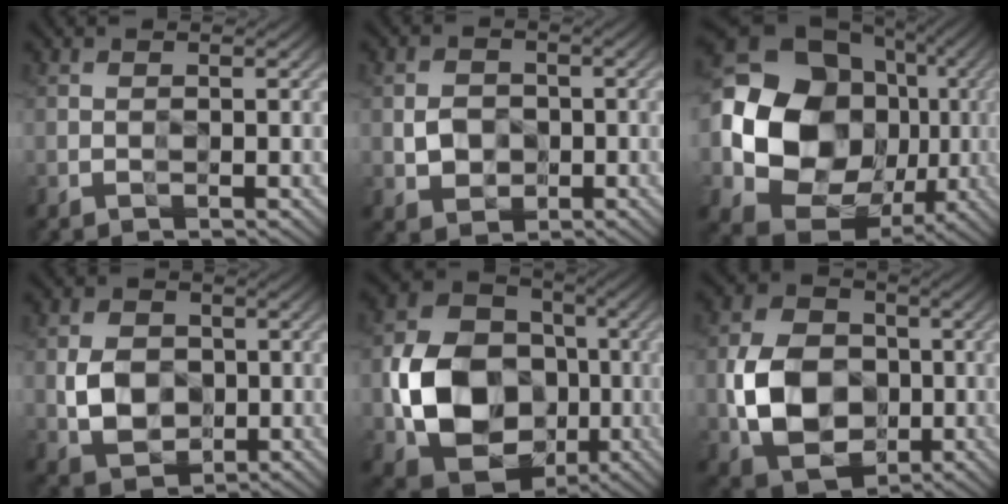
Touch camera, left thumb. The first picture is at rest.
{"total": 2.8, "force": [-0.5, 2.6, 1.1], "torque": [-0.027, -0.007, -0.009]}
{"total": 19.2, "force": [-0.8, 16.5, 9.7], "torque": [-0.205, -0.035, -0.003]}
{"total": 5.2, "force": [-0.6, 4.3, 2.9], "torque": [-0.064, -0.008, -0.009]}
{"total": 13.6, "force": [-2.9, 11.0, 7.4], "torque": [-0.150, -0.016, -0.054]}
{"total": 10.0, "force": [-1.8, 7.8, 6.0], "torque": [-0.137, -0.010, -0.036]}